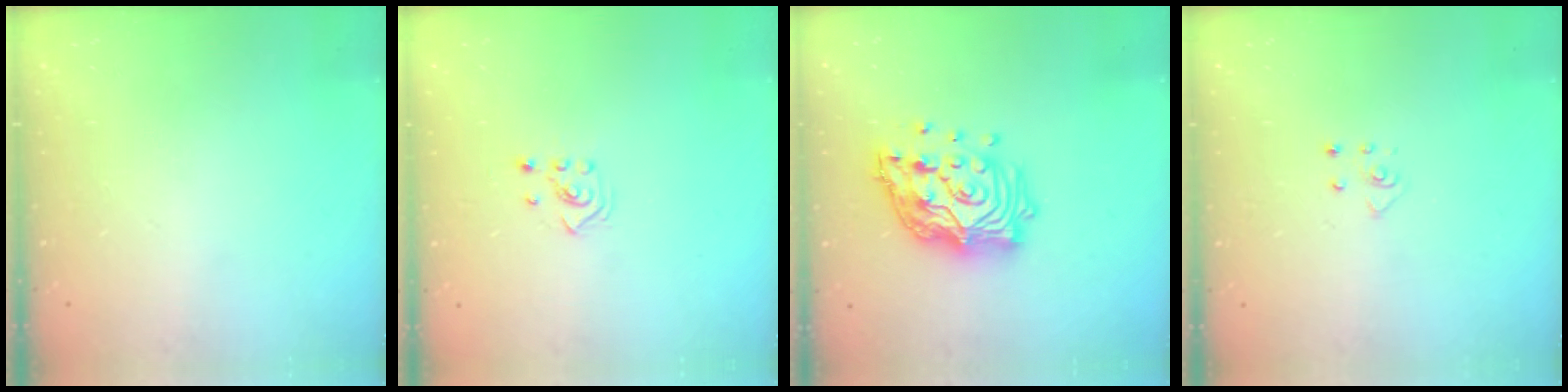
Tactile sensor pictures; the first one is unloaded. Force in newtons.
{"total": 2.3, "press": 2.2, "slide": 0.8}
{"total": 17.4, "press": 17.1, "slide": 3.2}
{"total": 4.1, "press": 4.1, "slide": 0.4}